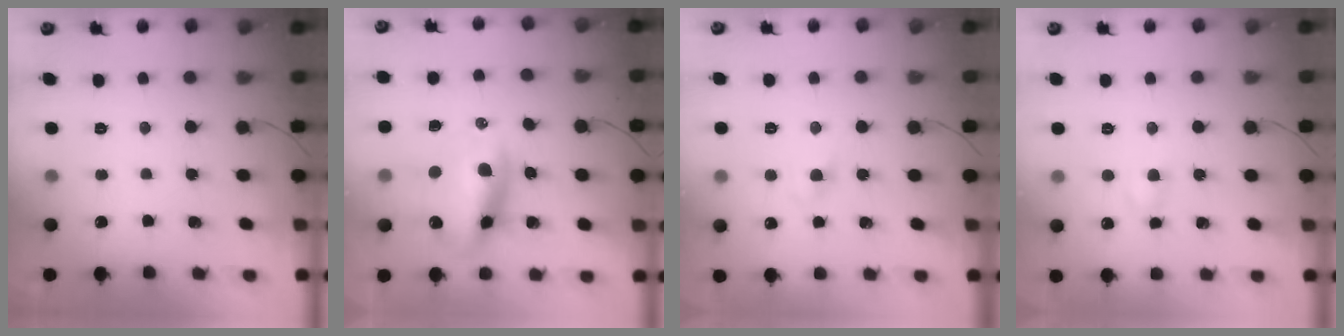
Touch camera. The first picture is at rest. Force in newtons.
{"total": 13.9, "press": 13.4, "slide": 3.6}
{"total": 3.6, "press": 3.4, "slide": 1.1}
{"total": 2.7, "press": 2.5, "slide": 1.0}